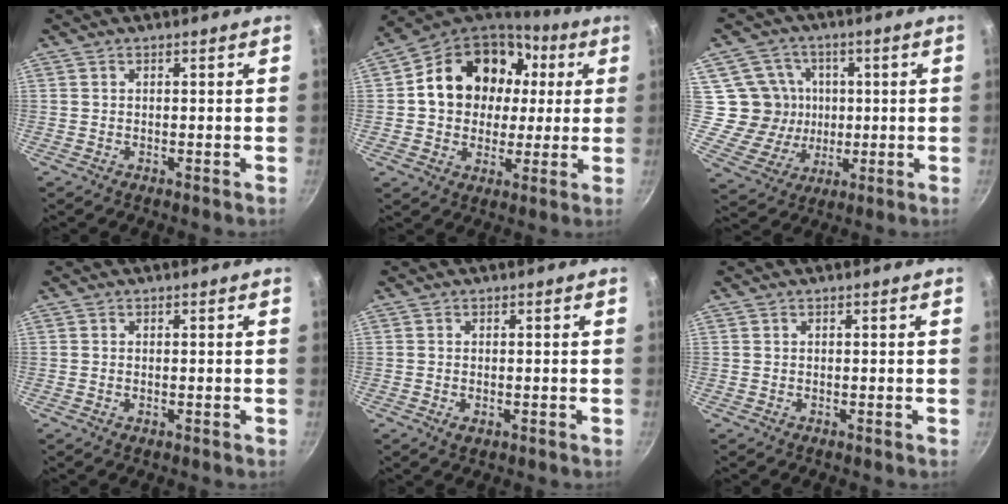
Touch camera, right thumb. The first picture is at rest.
{"total": 21.1, "force": [4.3, 16.6, 12.3], "torque": [-0.188, 0.031, 0.069]}
{"total": 11.3, "force": [1.2, 10.7, 3.5], "torque": [-0.033, 0.000, 0.024]}
{"total": 0.7, "force": [-0.1, 0.4, 0.5], "torque": [-0.008, 0.000, -0.003]}
{"total": 1.8, "force": [-0.5, 1.1, 1.3], "torque": [-0.022, -0.003, -0.007]}
{"total": 0.0}